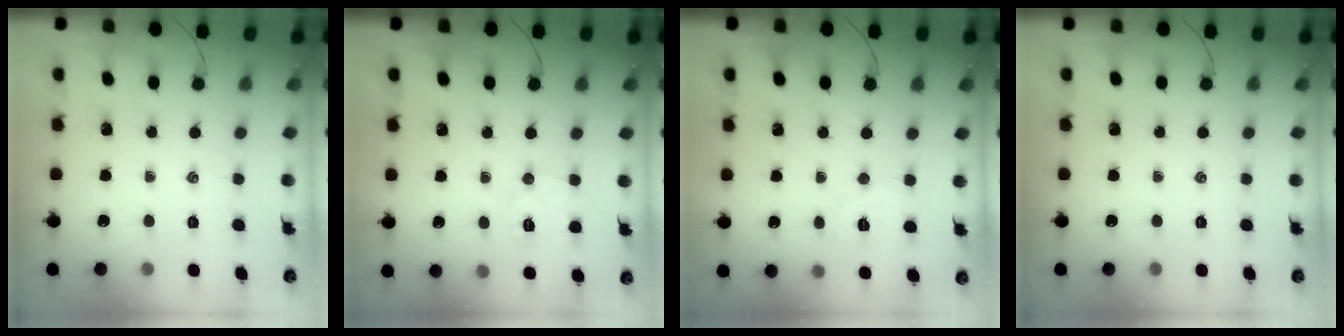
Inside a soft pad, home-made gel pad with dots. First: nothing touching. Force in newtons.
{"total": 5.7, "press": 5.5, "slide": 1.3}
{"total": 4.2, "press": 4.1, "slide": 0.9}
{"total": 0.0}